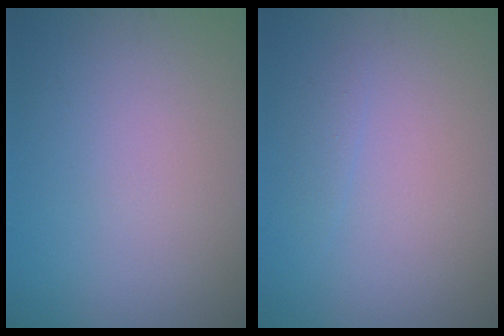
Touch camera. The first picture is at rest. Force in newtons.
{"total": 0.8, "press": 0.8, "slide": 0.0}